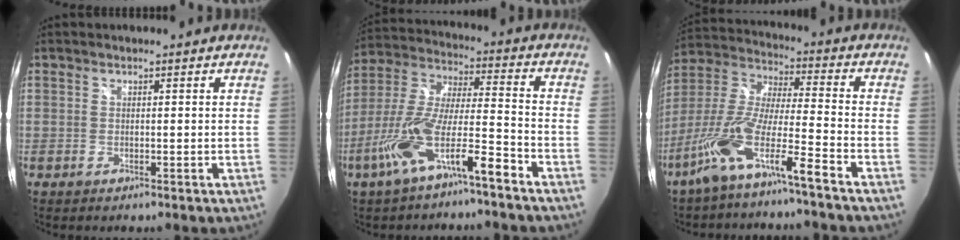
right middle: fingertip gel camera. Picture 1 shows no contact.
{"total": 14.0, "force": [-8.6, 2.1, 10.9], "torque": [-0.225, -0.009, -0.158]}
{"total": 12.3, "force": [-8.4, -0.1, 9.0], "torque": [-0.183, -0.006, -0.161]}